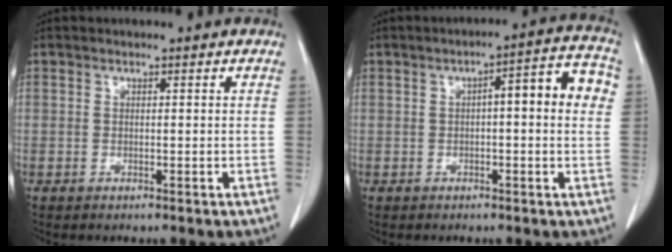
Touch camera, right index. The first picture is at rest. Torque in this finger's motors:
{"motor_torque": [0.34, 0.26, 0.18, 0.05]}